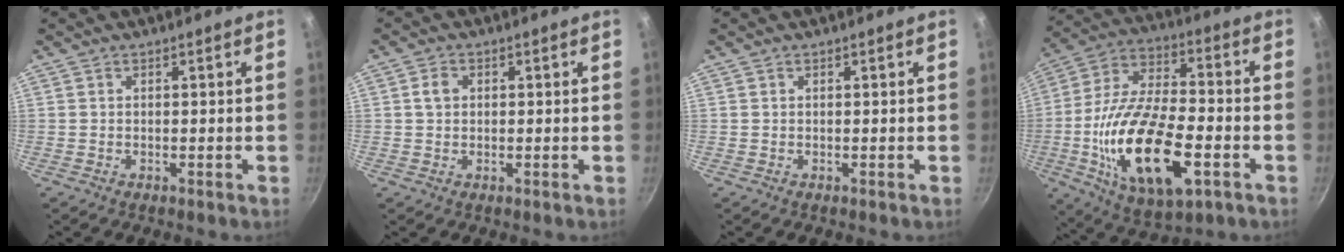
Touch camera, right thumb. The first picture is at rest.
{"total": 2.5, "force": [0.5, 2.0, 1.4], "torque": [-0.017, 0.005, 0.005]}
{"total": 0.0}
{"total": 23.5, "force": [-6.3, 10.6, 20.0], "torque": [-0.368, 0.019, -0.112]}